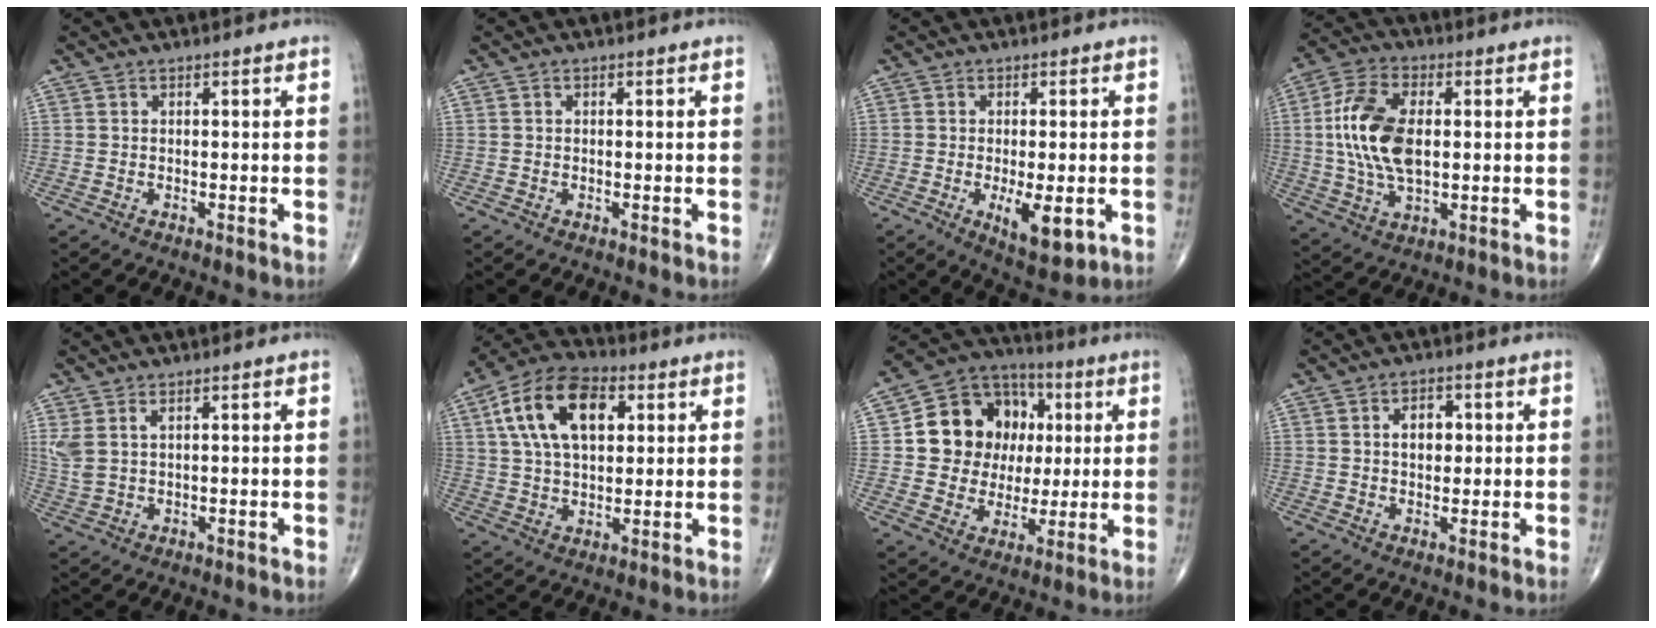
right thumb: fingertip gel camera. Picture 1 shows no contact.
{"total": 0.0}
{"total": 8.0, "force": [-2.1, 2.9, 7.2], "torque": [-0.105, -0.019, -0.026]}
{"total": 14.6, "force": [1.1, 8.0, 12.1], "torque": [-0.244, 0.007, 0.020]}
{"total": 4.3, "force": [1.8, 2.2, 3.2], "torque": [-0.085, 0.001, 0.047]}
{"total": 16.4, "force": [5.1, 9.5, 12.3], "torque": [-0.206, 0.008, 0.087]}
{"total": 17.1, "force": [2.8, 14.6, 8.5], "torque": [-0.096, 0.020, 0.056]}
{"total": 4.9, "force": [0.9, 3.3, 3.5], "torque": [-0.037, 0.003, 0.013]}